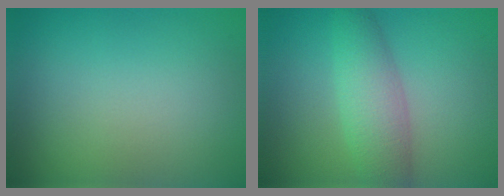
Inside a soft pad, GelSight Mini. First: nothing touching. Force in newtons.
{"total": 4.5, "press": 4.5, "slide": 0.0}